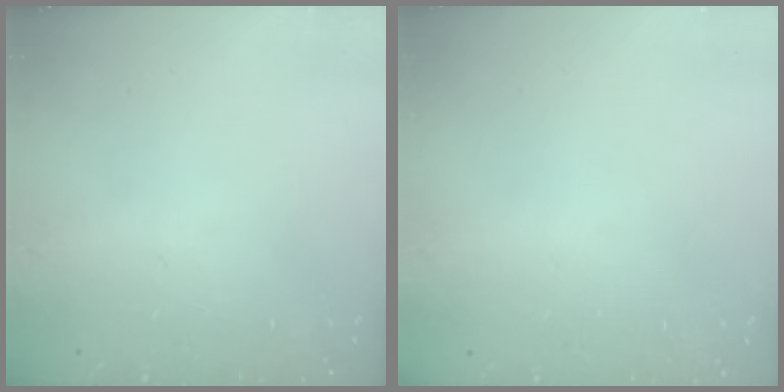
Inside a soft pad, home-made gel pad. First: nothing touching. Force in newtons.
{"total": 0.0}